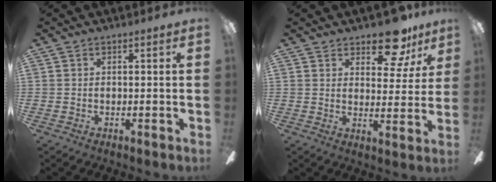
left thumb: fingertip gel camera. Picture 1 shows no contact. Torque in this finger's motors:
{"motor_torque": [1.10, 0.51, 0.62, -0.58, 0.00]}